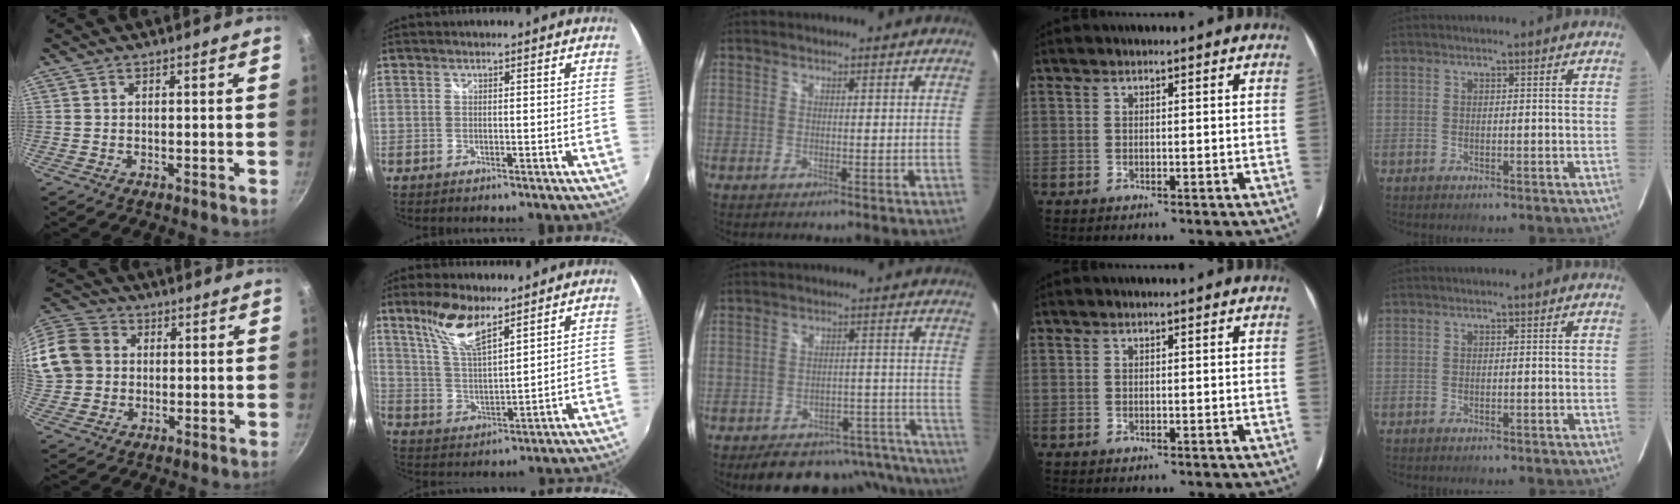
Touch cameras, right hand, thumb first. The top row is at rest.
{"thumb": {"total": 21.0, "force": [3.0, 18.2, 10.1], "torque": [-0.245, 0.046, 0.051]}, "index": {"total": 10.4, "force": [7.3, 3.0, 6.8], "torque": [-0.132, 0.007, 0.147]}, "middle": {"total": 21.7, "force": [-19.5, 7.5, 6.2], "torque": [-0.095, 0.046, -0.225]}}